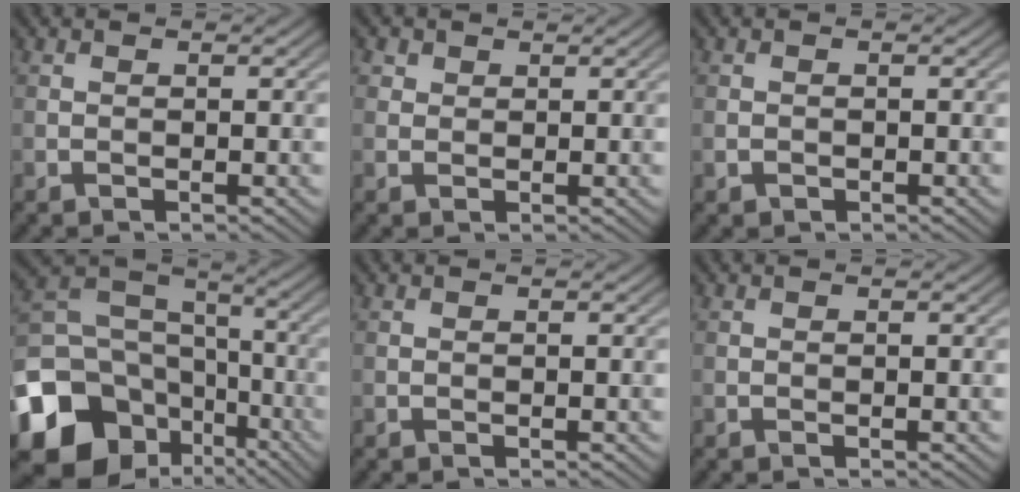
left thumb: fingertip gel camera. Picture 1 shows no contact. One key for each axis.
{"total": 2.0, "fx": 1.1, "fy": 1.6, "fz": 0.6, "tx": -0.017, "ty": -0.004, "tz": 0.022}
{"total": 0.9, "fx": -0.3, "fy": 0.8, "fz": 0.3, "tx": -0.006, "ty": -0.005, "tz": -0.008}
{"total": 18.0, "fx": -8.3, "fy": 14.0, "fz": 7.8, "tx": -0.223, "ty": -0.041, "tz": -0.134}
{"total": 0.0}
{"total": 0.0}